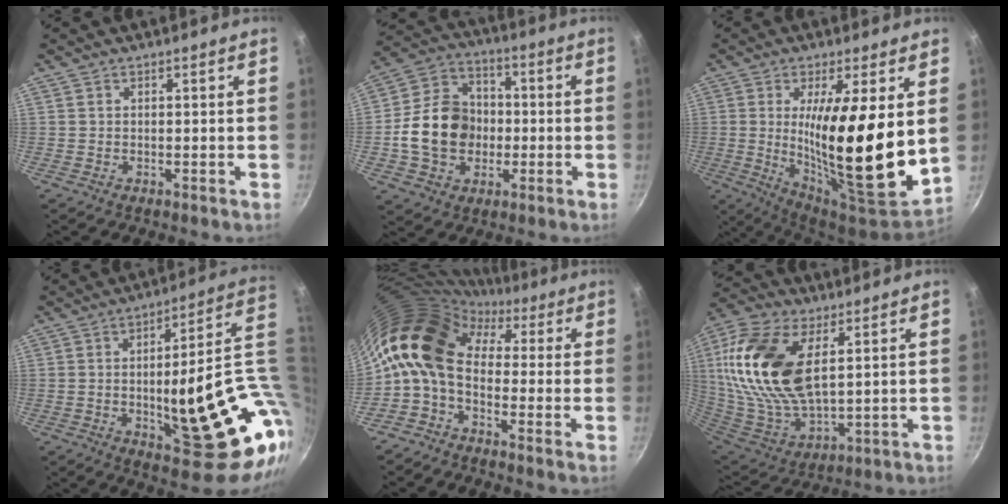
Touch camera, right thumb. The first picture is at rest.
{"total": 15.3, "force": [-1.7, 12.4, 8.8], "torque": [-0.128, 0.030, -0.038]}
{"total": 21.2, "force": [2.9, 4.8, 20.4], "torque": [-0.327, -0.051, 0.049]}
{"total": 26.7, "force": [0.4, 9.0, 25.2], "torque": [-0.305, -0.008, 0.024]}
{"total": 14.6, "force": [1.1, 9.9, 10.7], "torque": [-0.180, 0.035, -0.008]}
{"total": 23.4, "force": [6.7, 12.5, 18.6], "torque": [-0.375, -0.026, 0.128]}